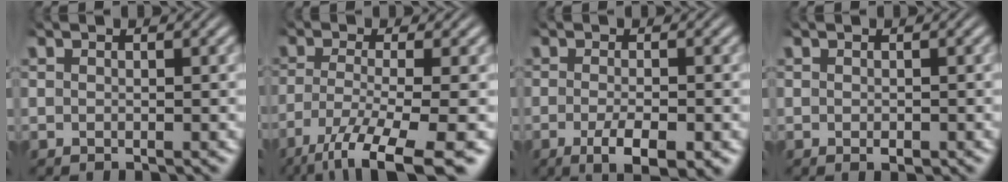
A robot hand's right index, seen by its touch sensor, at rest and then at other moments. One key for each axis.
{"total": 8.7, "fx": -5.3, "fy": 2.7, "fz": 6.4, "tx": -0.111, "ty": -0.049, "tz": -0.058}
{"total": 5.0, "fx": -2.7, "fy": 1.7, "fz": 3.9, "tx": -0.071, "ty": -0.019, "tz": -0.033}
{"total": 0.9, "fx": -0.5, "fy": 0.4, "fz": 0.6, "tx": -0.012, "ty": -0.003, "tz": -0.006}